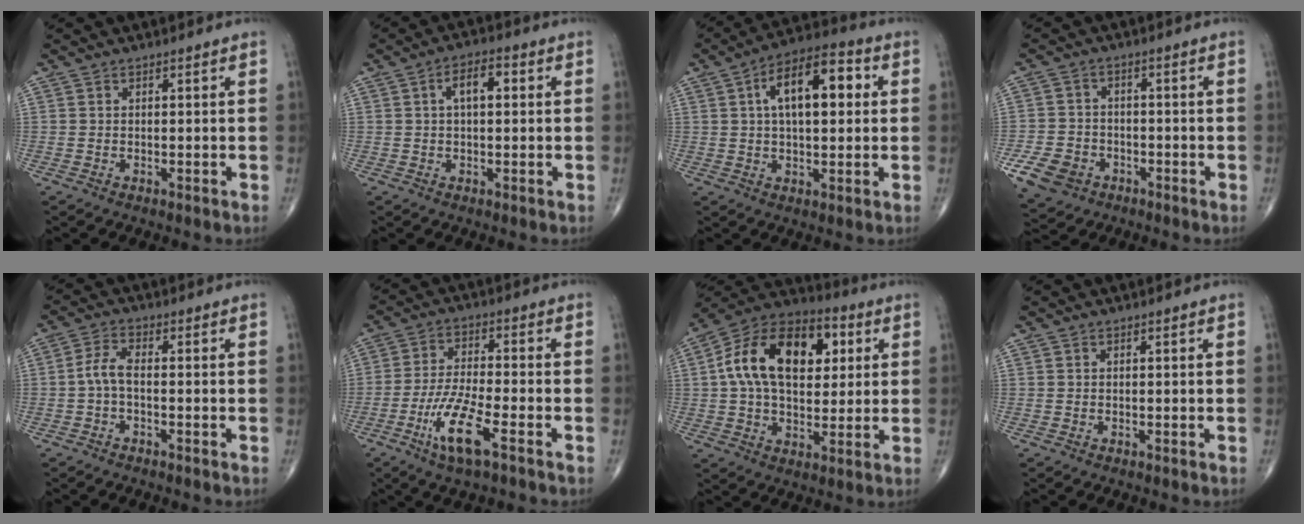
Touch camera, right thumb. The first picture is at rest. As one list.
[{"total": 5.3, "force": [1.1, 2.6, 4.6], "torque": [-0.072, 0.015, 0.012]}, {"total": 13.8, "force": [3.0, 6.6, 11.8], "torque": [-0.175, 0.022, 0.040]}, {"total": 8.5, "force": [-4.0, 6.7, 3.4], "torque": [-0.062, 0.016, -0.066]}, {"total": 3.6, "force": [-0.9, 1.5, 3.2], "torque": [-0.070, 0.014, -0.024]}, {"total": 10.1, "force": [-5.0, 2.1, 8.5], "torque": [-0.181, 0.014, -0.094]}, {"total": 21.1, "force": [4.7, 12.8, 16.1], "torque": [-0.247, 0.014, 0.068]}, {"total": 0.0}]